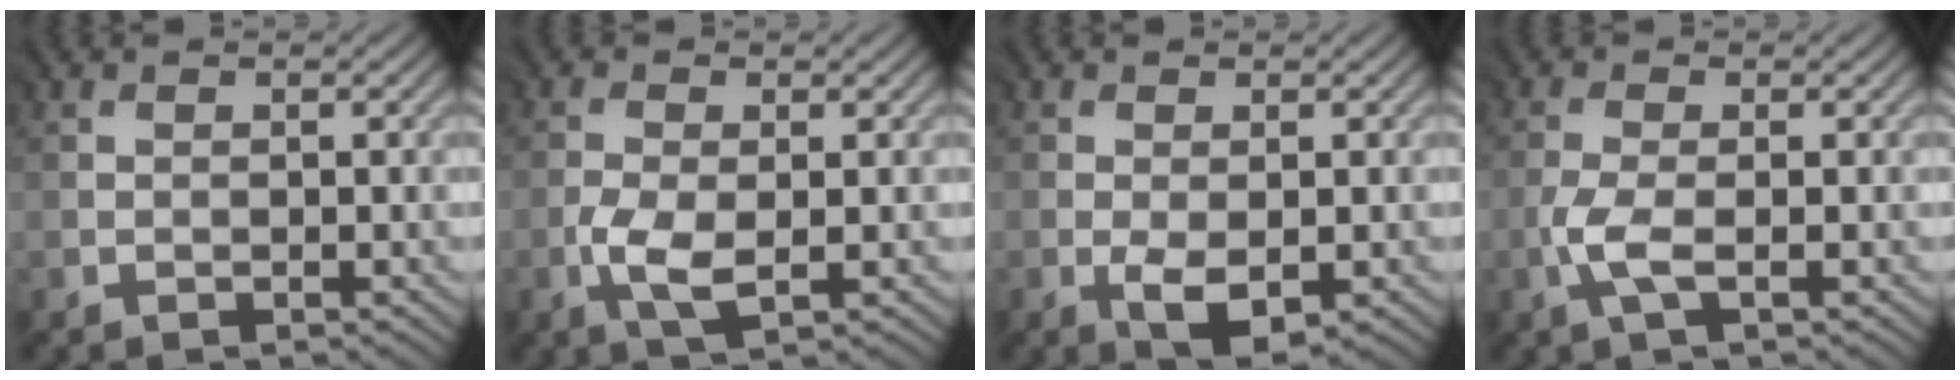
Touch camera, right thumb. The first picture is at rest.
{"total": 3.4, "force": [-1.2, 1.4, 2.9], "torque": [-0.073, -0.005, -0.022]}
{"total": 3.3, "force": [-1.1, 1.6, 2.6], "torque": [-0.057, -0.007, -0.015]}
{"total": 2.5, "force": [-1.2, 0.4, 2.1], "torque": [-0.058, 0.001, -0.030]}